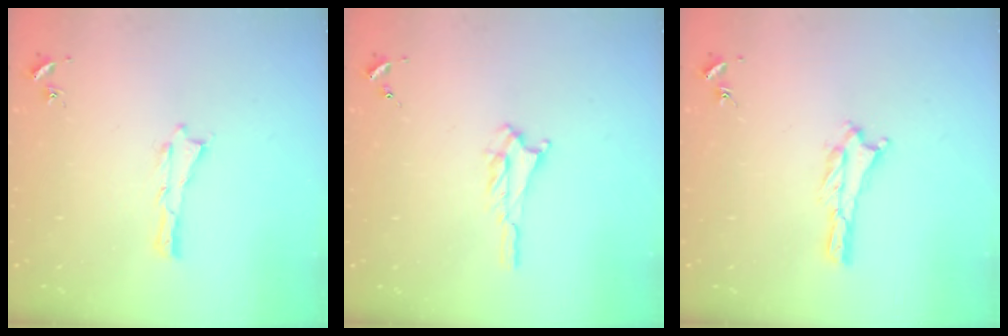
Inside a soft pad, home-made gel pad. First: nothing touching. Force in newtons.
{"total": 1.7, "press": 1.6, "slide": 0.3}
{"total": 1.2, "press": 1.1, "slide": 0.2}